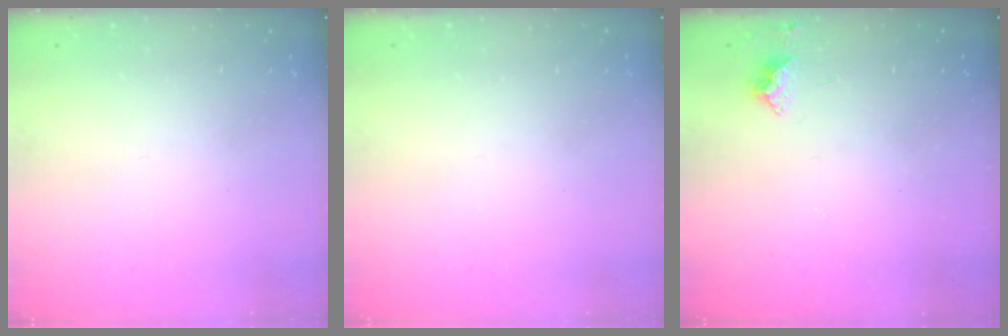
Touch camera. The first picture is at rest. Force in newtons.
{"total": 0.0}
{"total": 3.9, "press": 3.8, "slide": 0.6}